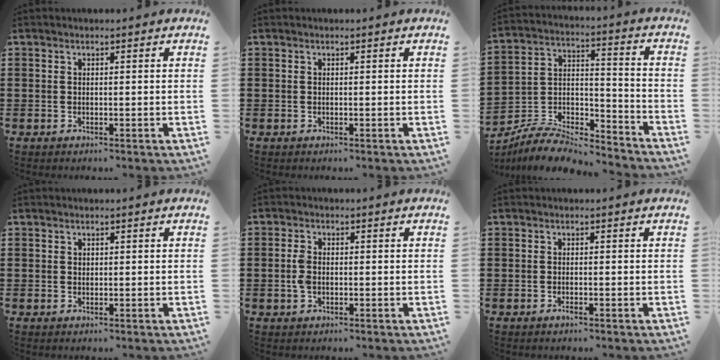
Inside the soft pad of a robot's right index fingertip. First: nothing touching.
{"total": 0.0}
{"total": 7.6, "force": [-7.2, 1.7, 1.8], "torque": [-0.028, 0.015, -0.140]}
{"total": 0.6, "force": [0.2, 0.5, 0.1], "torque": [-0.003, 0.004, 0.005]}
{"total": 2.5, "force": [-0.3, 1.5, 2.0], "torque": [-0.055, -0.002, -0.011]}
{"total": 0.7, "force": [-0.5, 0.0, 0.5], "torque": [-0.009, -0.005, -0.007]}